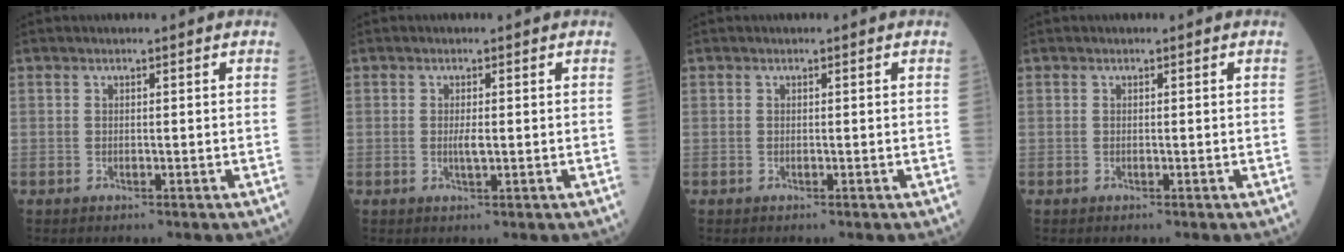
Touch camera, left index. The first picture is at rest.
{"total": 1.5, "force": [0.0, 0.2, 1.5], "torque": [-0.031, -0.002, 0.000]}
{"total": 0.0}
{"total": 0.0}